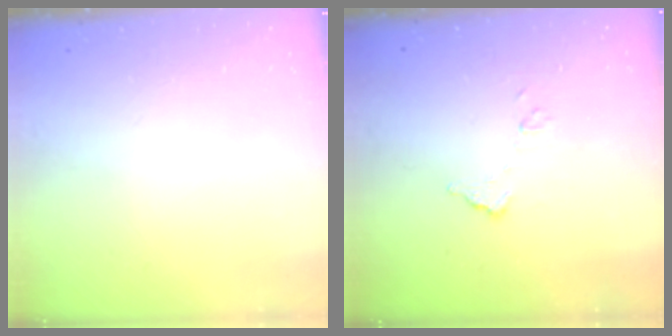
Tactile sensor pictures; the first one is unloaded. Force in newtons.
{"total": 6.3, "press": 6.3, "slide": 0.4}